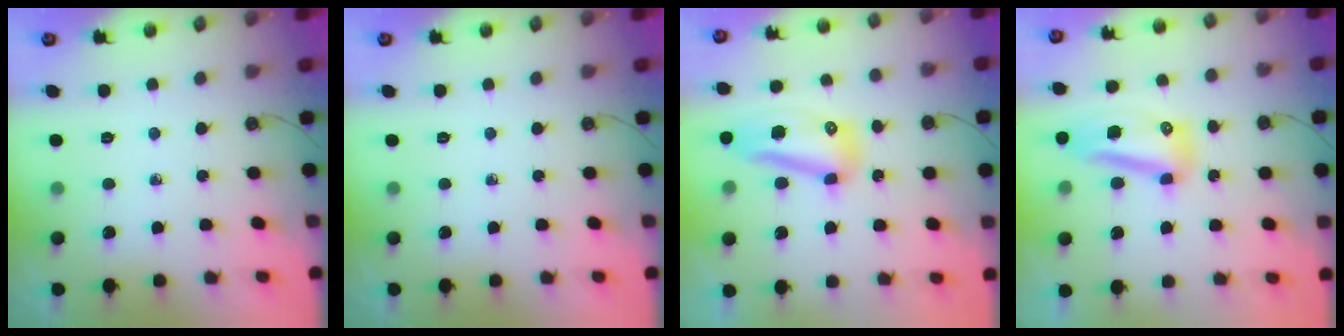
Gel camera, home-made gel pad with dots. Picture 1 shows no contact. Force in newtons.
{"total": 0.0}
{"total": 11.2, "press": 11.2, "slide": 1.3}
{"total": 10.0, "press": 10.0, "slide": 1.0}